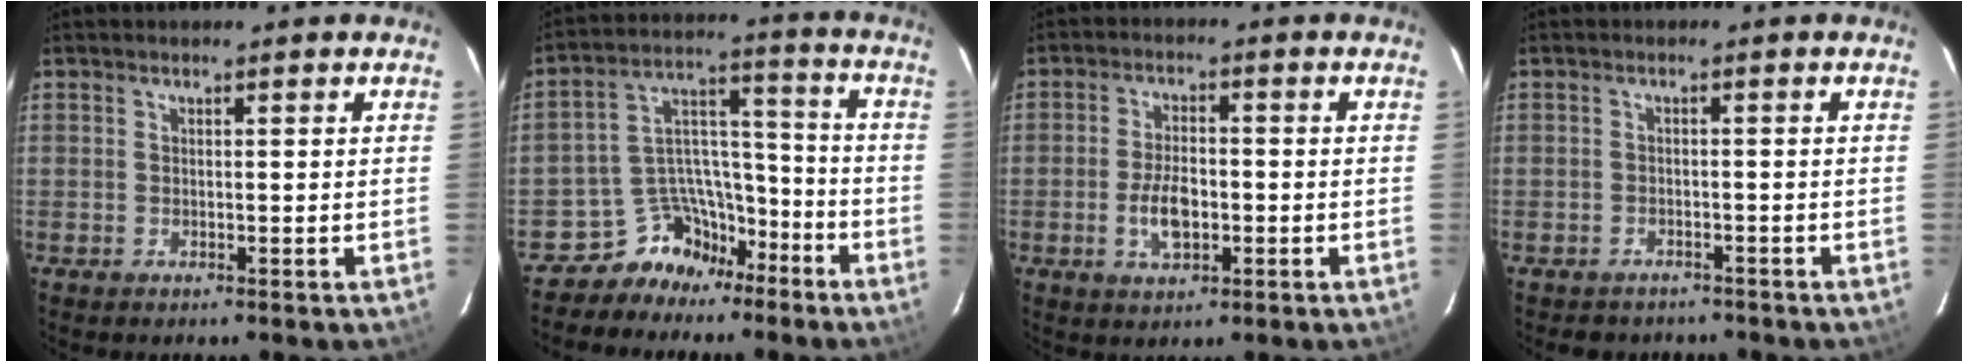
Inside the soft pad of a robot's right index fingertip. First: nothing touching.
{"total": 10.1, "force": [-7.7, 6.1, 2.2], "torque": [-0.037, 0.059, -0.131]}
{"total": 6.5, "force": [-1.8, 3.3, 5.2], "torque": [-0.106, 0.001, -0.027]}
{"total": 4.4, "force": [-3.7, 2.3, 0.7], "torque": [-0.016, 0.003, -0.048]}